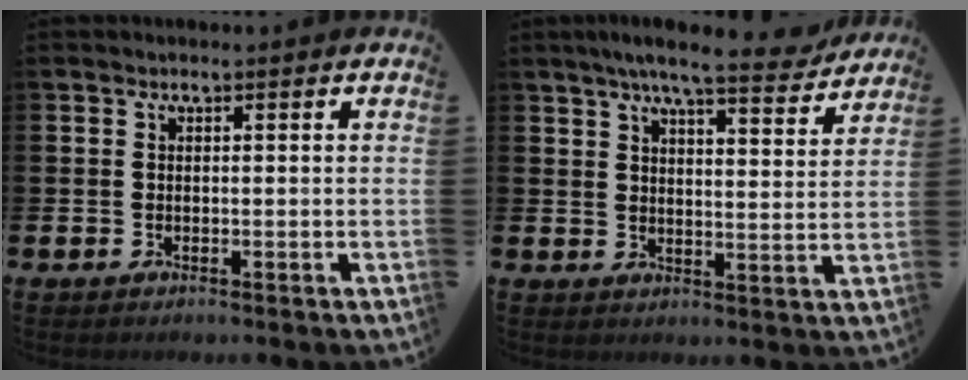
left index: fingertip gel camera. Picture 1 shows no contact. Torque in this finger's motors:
{"motor_torque": [1.08, -1.05, 0.63, 0.21]}